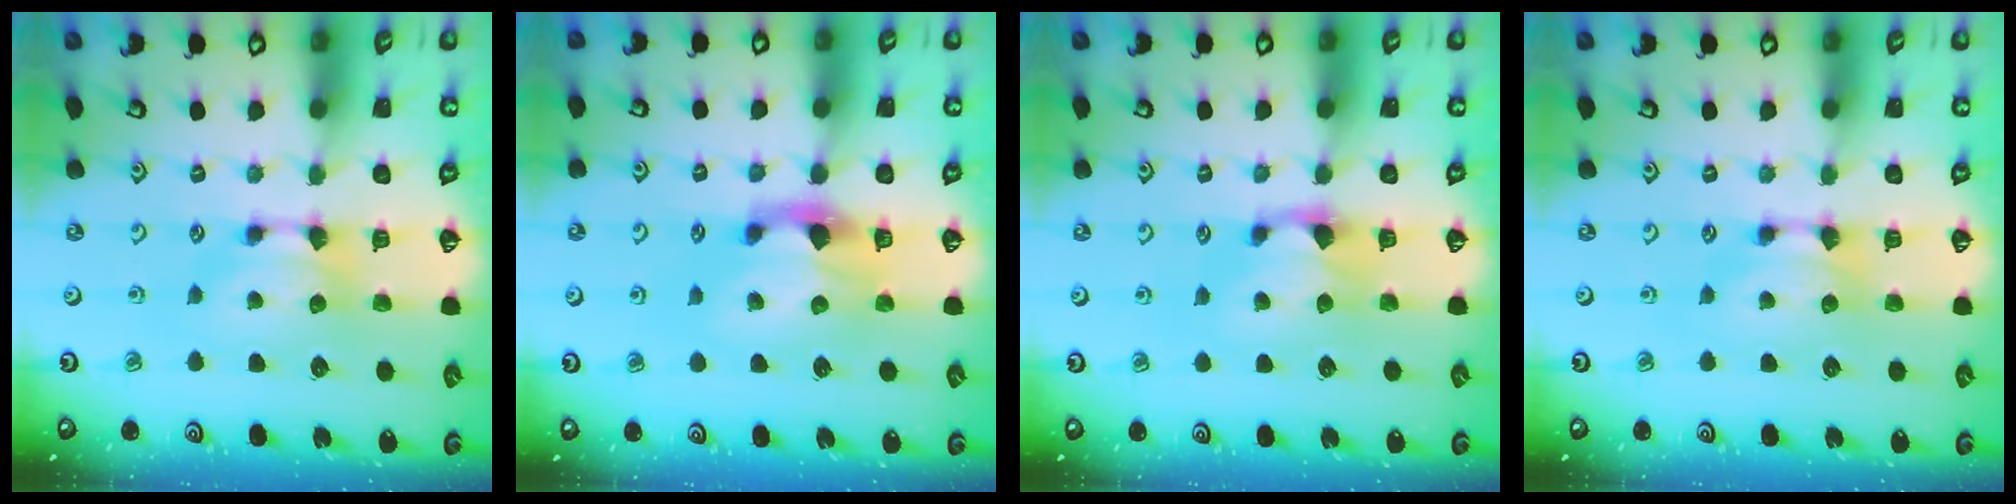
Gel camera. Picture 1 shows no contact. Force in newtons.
{"total": 3.0, "press": 2.6, "slide": 1.3}
{"total": 1.0, "press": 0.3, "slide": 0.9}
{"total": 0.0}